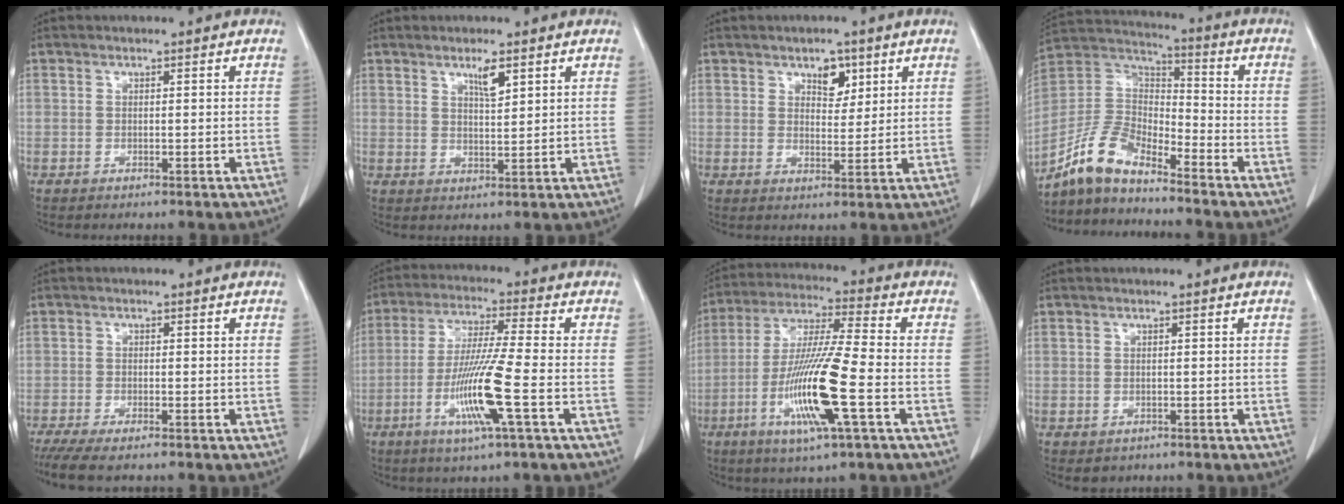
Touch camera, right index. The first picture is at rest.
{"total": 3.3, "force": [2.0, 0.5, 2.5], "torque": [-0.047, -0.004, 0.036]}
{"total": 4.0, "force": [2.2, 2.3, 2.4], "torque": [-0.033, -0.001, 0.036]}
{"total": 10.0, "force": [-8.4, 2.9, 4.6], "torque": [-0.113, 0.019, -0.168]}
{"total": 6.9, "force": [-5.6, 1.3, 3.8], "torque": [-0.062, -0.015, -0.089]}
{"total": 11.4, "force": [-3.7, -0.7, 10.8], "torque": [-0.214, -0.017, -0.074]}
{"total": 14.9, "force": [-4.6, 0.2, 14.1], "torque": [-0.285, -0.017, -0.090]}
{"total": 1.5, "force": [-0.6, 1.3, 0.2], "torque": [-0.007, 0.002, -0.002]}